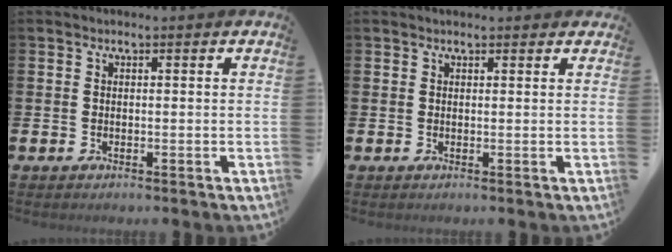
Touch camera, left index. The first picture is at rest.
{"total": 1.0, "force": [0.8, 0.4, 0.2], "torque": [0.004, 0.002, 0.013]}